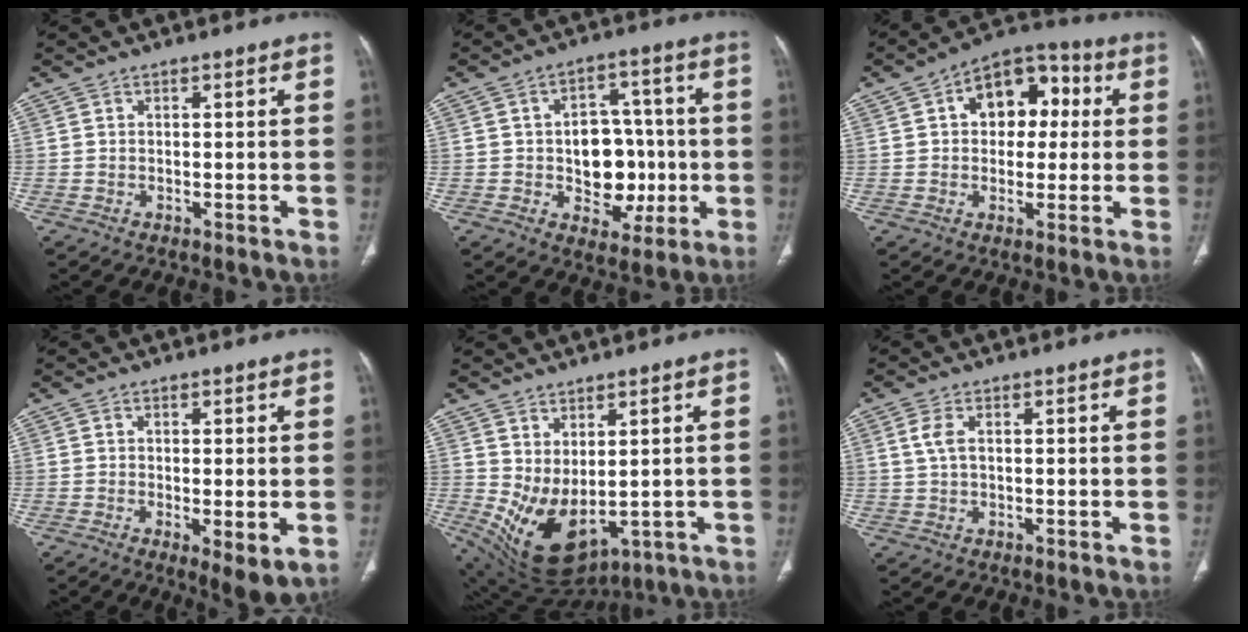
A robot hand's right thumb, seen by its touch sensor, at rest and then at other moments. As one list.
[{"total": 11.9, "force": [-1.5, 8.8, 7.9], "torque": [-0.060, 0.028, -0.012]}, {"total": 12.8, "force": [2.6, 8.6, 9.1], "torque": [-0.084, 0.025, 0.029]}, {"total": 5.7, "force": [-1.4, 1.7, 5.3], "torque": [-0.088, -0.019, -0.020]}, {"total": 12.0, "force": [0.0, 6.4, 10.1], "torque": [-0.172, -0.021, 0.035]}, {"total": 1.6, "force": [0.5, 1.0, 1.1], "torque": [-0.025, 0.003, 0.013]}]